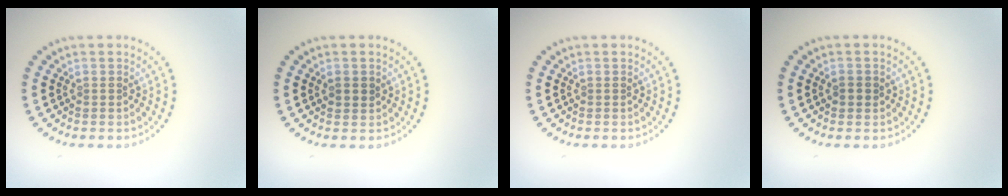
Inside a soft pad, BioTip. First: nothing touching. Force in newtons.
{"total": 1.2, "press": 1.1, "slide": 0.4}
{"total": 0.0}
{"total": 1.1, "press": 1.0, "slide": 0.2}